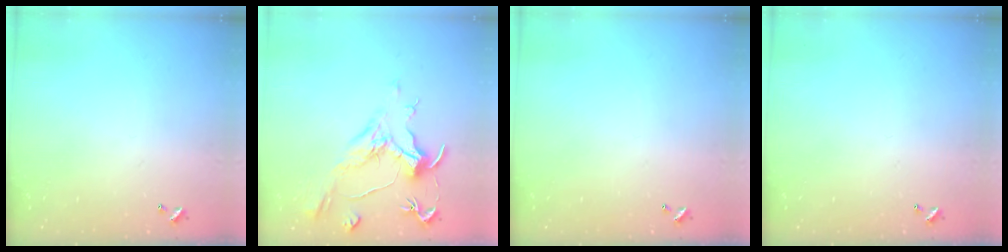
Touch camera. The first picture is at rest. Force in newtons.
{"total": 1.1, "press": 0.1, "slide": 1.1}
{"total": 0.0}
{"total": 0.0}